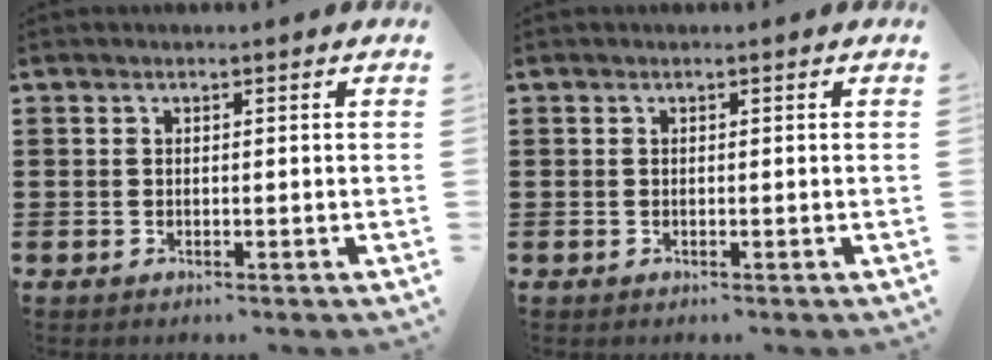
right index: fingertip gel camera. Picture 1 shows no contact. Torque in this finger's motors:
{"motor_torque": [-0.32, 0.33, 0.00, 0.00]}